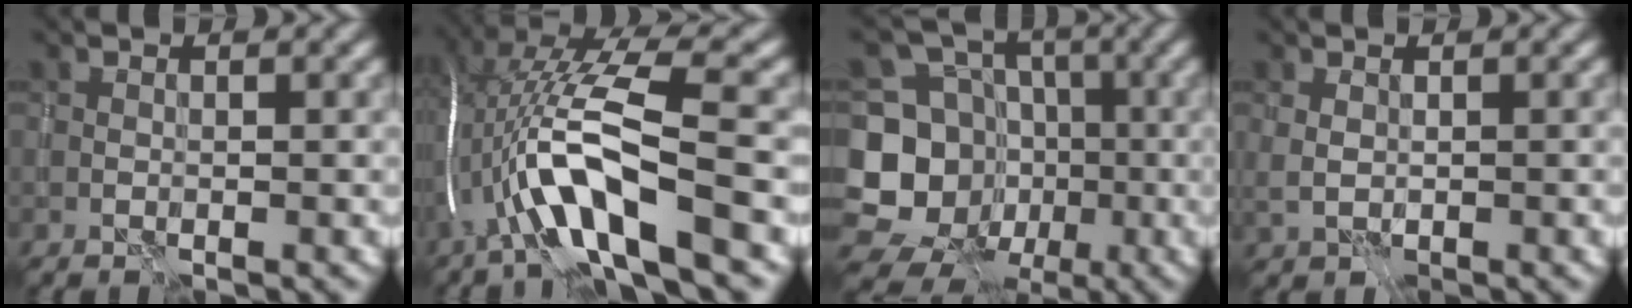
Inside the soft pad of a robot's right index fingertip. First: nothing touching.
{"total": 11.9, "force": [-3.2, 2.9, 11.1], "torque": [-0.225, 0.026, -0.057]}
{"total": 12.3, "force": [-2.7, 11.0, 4.7], "torque": [-0.114, -0.004, -0.058]}
{"total": 1.7, "force": [-0.1, 0.9, 1.5], "torque": [-0.033, -0.006, 0.003]}